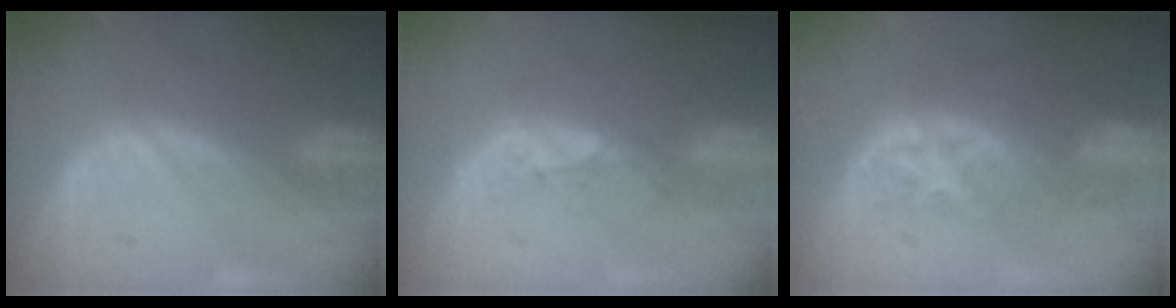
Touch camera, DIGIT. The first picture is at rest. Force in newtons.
{"total": 3.3, "press": 2.8, "slide": 1.7}
{"total": 8.7, "press": 7.2, "slide": 4.9}